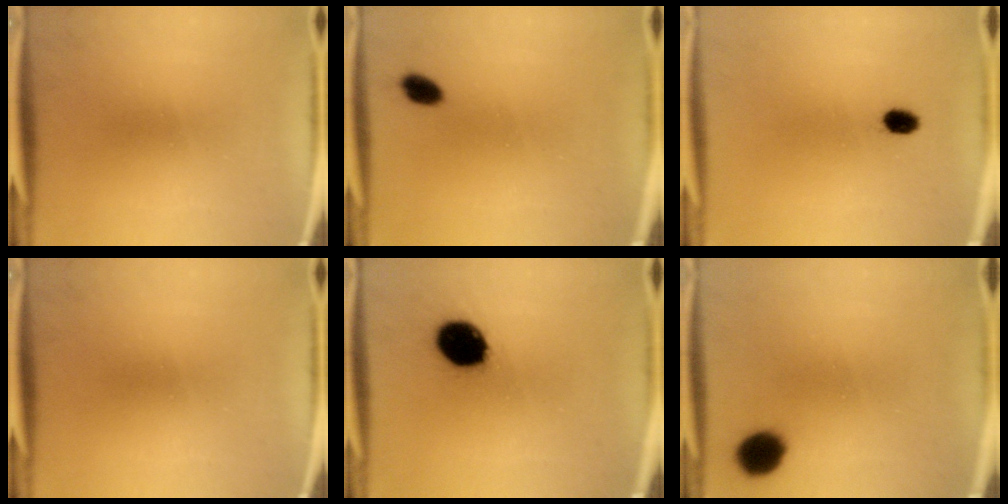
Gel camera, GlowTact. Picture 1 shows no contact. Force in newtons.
{"total": 2.9}
{"total": 2.7}
{"total": 0.0}
{"total": 12.9}
{"total": 6.8}